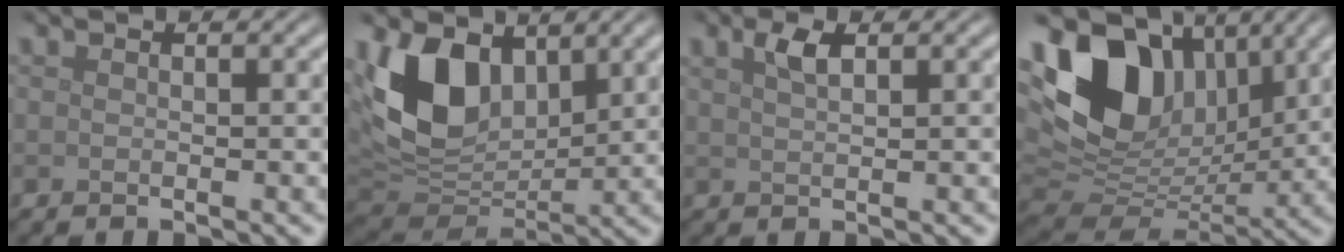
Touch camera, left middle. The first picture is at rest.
{"total": 9.6, "force": [3.3, 6.4, 6.4], "torque": [-0.149, -0.017, 0.064]}
{"total": 1.8, "force": [1.1, 0.5, 1.4], "torque": [-0.028, 0.005, 0.022]}
{"total": 12.0, "force": [4.5, 8.3, 7.4], "torque": [-0.146, 0.013, 0.086]}